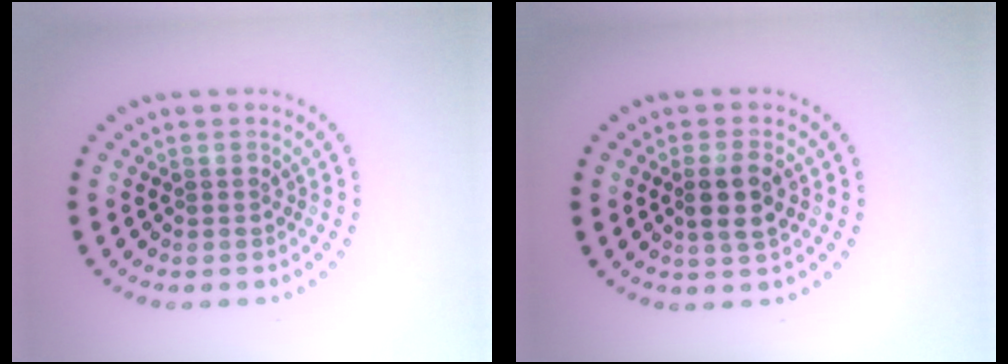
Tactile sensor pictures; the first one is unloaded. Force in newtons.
{"total": 2.6, "press": 2.4, "slide": 0.8}